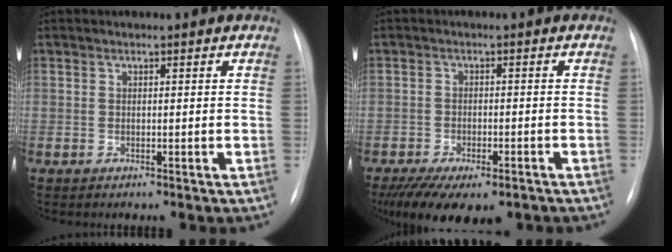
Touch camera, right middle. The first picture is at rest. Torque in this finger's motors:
{"motor_torque": [1.09, -1.05, 0.29, 0.05]}